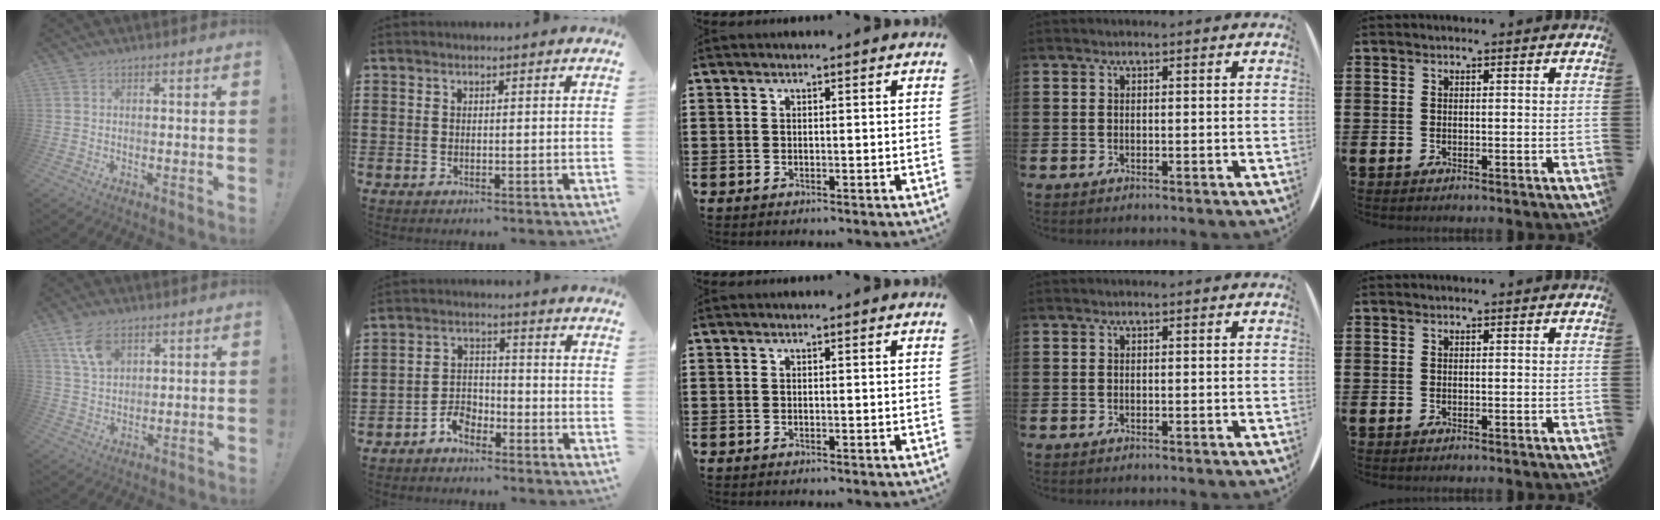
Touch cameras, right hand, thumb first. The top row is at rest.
{"thumb": {"total": 8.8, "force": [4.8, 5.3, 5.1], "torque": [-0.089, -0.013, 0.094]}, "index": {"total": 4.2, "force": [-3.3, 2.2, 1.4], "torque": [-0.036, 0.011, -0.067]}}